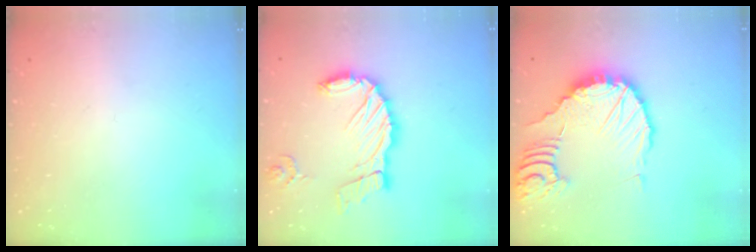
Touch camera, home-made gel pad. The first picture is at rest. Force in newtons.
{"total": 15.8, "press": 15.7, "slide": 1.6}
{"total": 14.3, "press": 14.2, "slide": 1.6}